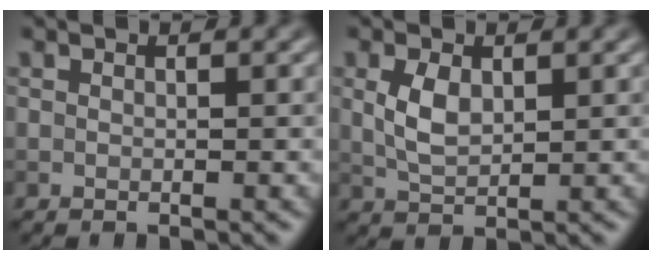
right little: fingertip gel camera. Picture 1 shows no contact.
{"total": 2.9, "force": [0.7, 1.6, 2.3], "torque": [-0.055, 0.001, 0.017]}